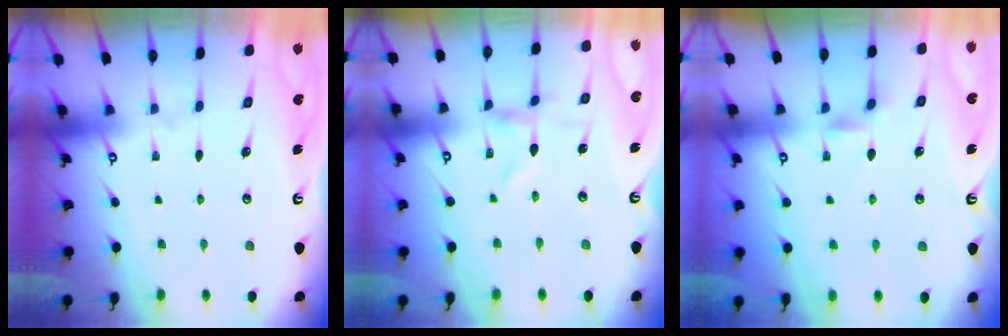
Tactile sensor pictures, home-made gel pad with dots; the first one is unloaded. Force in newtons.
{"total": 0.0}
{"total": 2.3, "press": 2.3, "slide": 0.4}